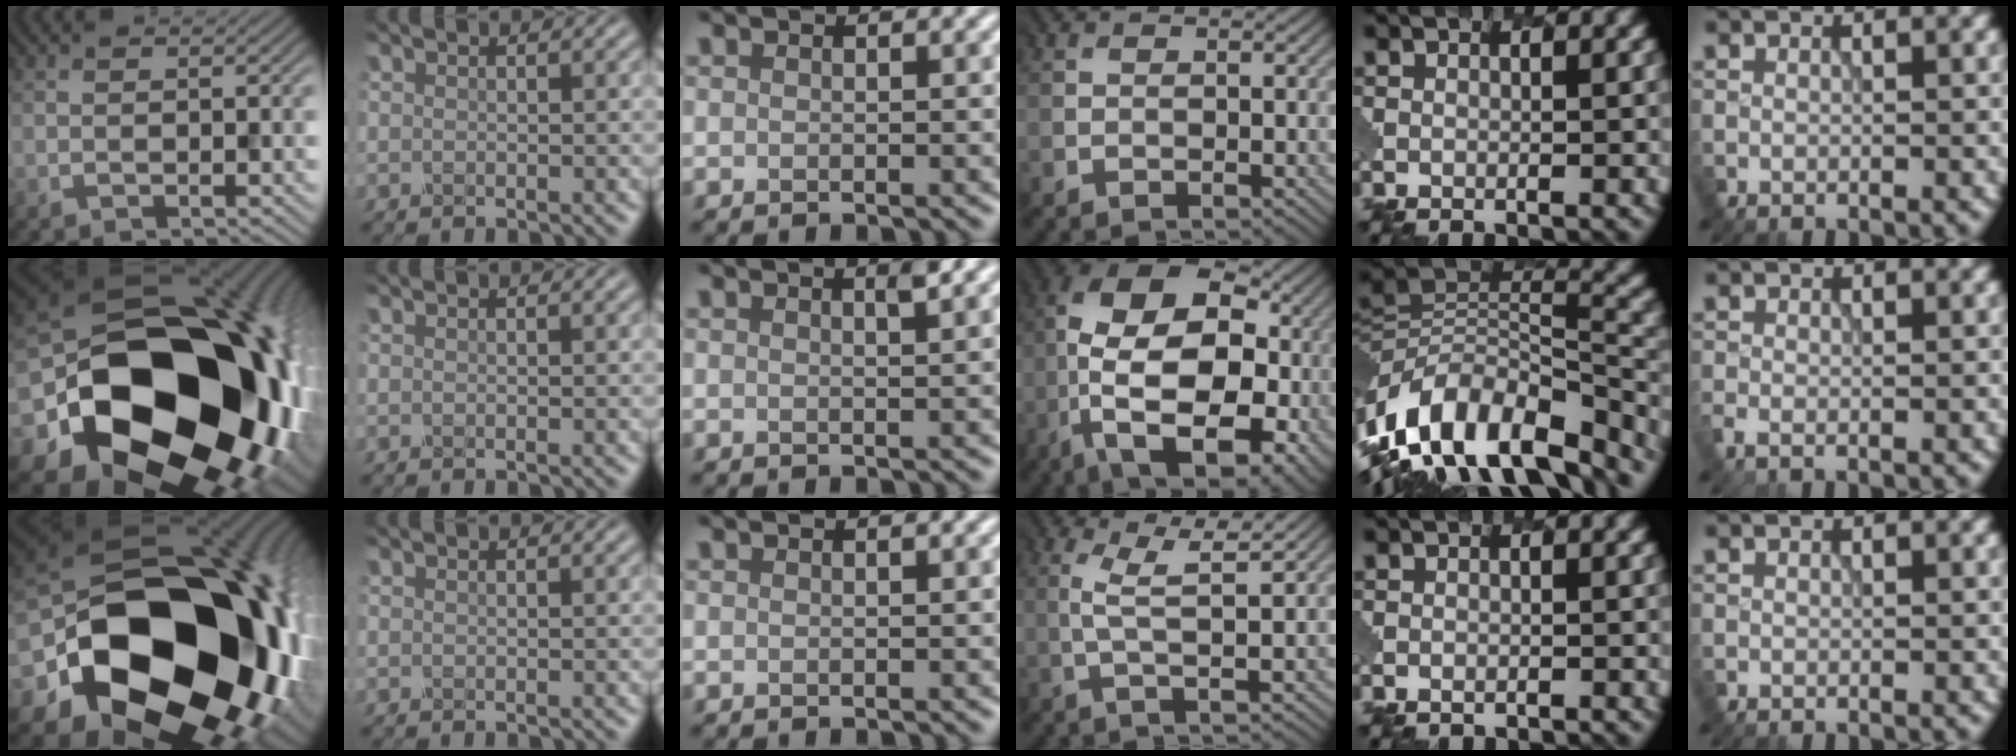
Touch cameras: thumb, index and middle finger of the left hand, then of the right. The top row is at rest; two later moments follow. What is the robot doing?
{"motion": "dispense", "object": "toothpaste"}